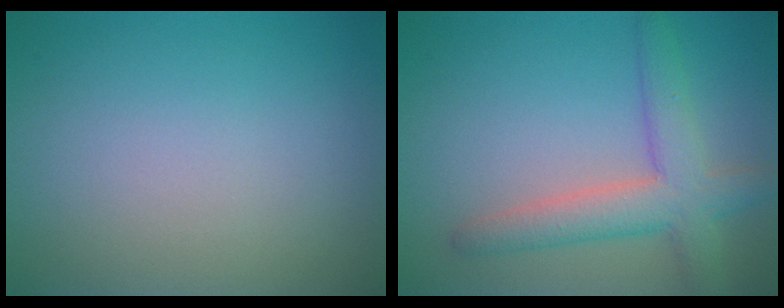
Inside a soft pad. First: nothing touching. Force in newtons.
{"total": 4.9, "press": 4.9, "slide": 0.3}